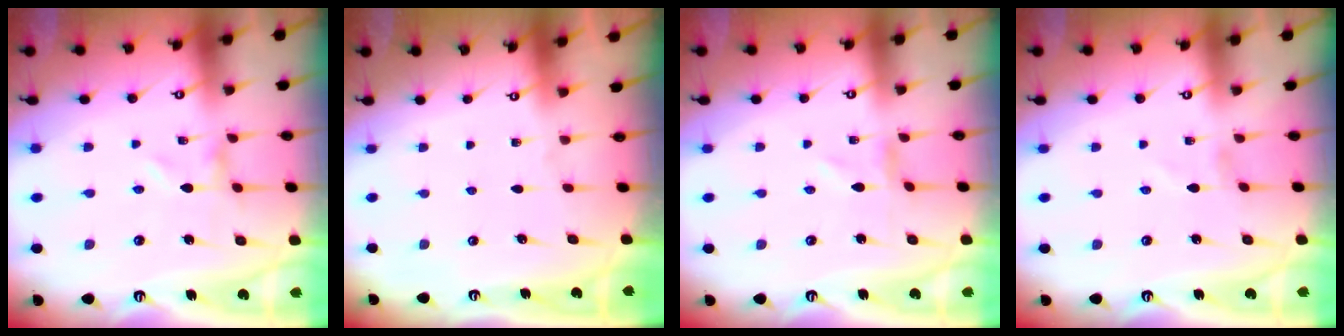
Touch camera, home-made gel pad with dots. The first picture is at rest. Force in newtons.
{"total": 0.0}
{"total": 1.2, "press": 1.2, "slide": 0.2}
{"total": 1.3, "press": 1.3, "slide": 0.1}